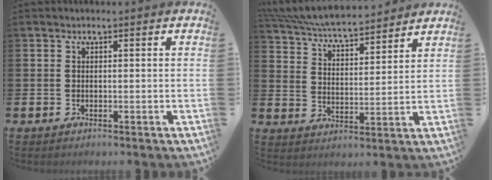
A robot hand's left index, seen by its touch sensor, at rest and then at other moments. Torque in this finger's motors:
{"motor_torque": [-0.26, -0.54, -0.01, 0.10]}